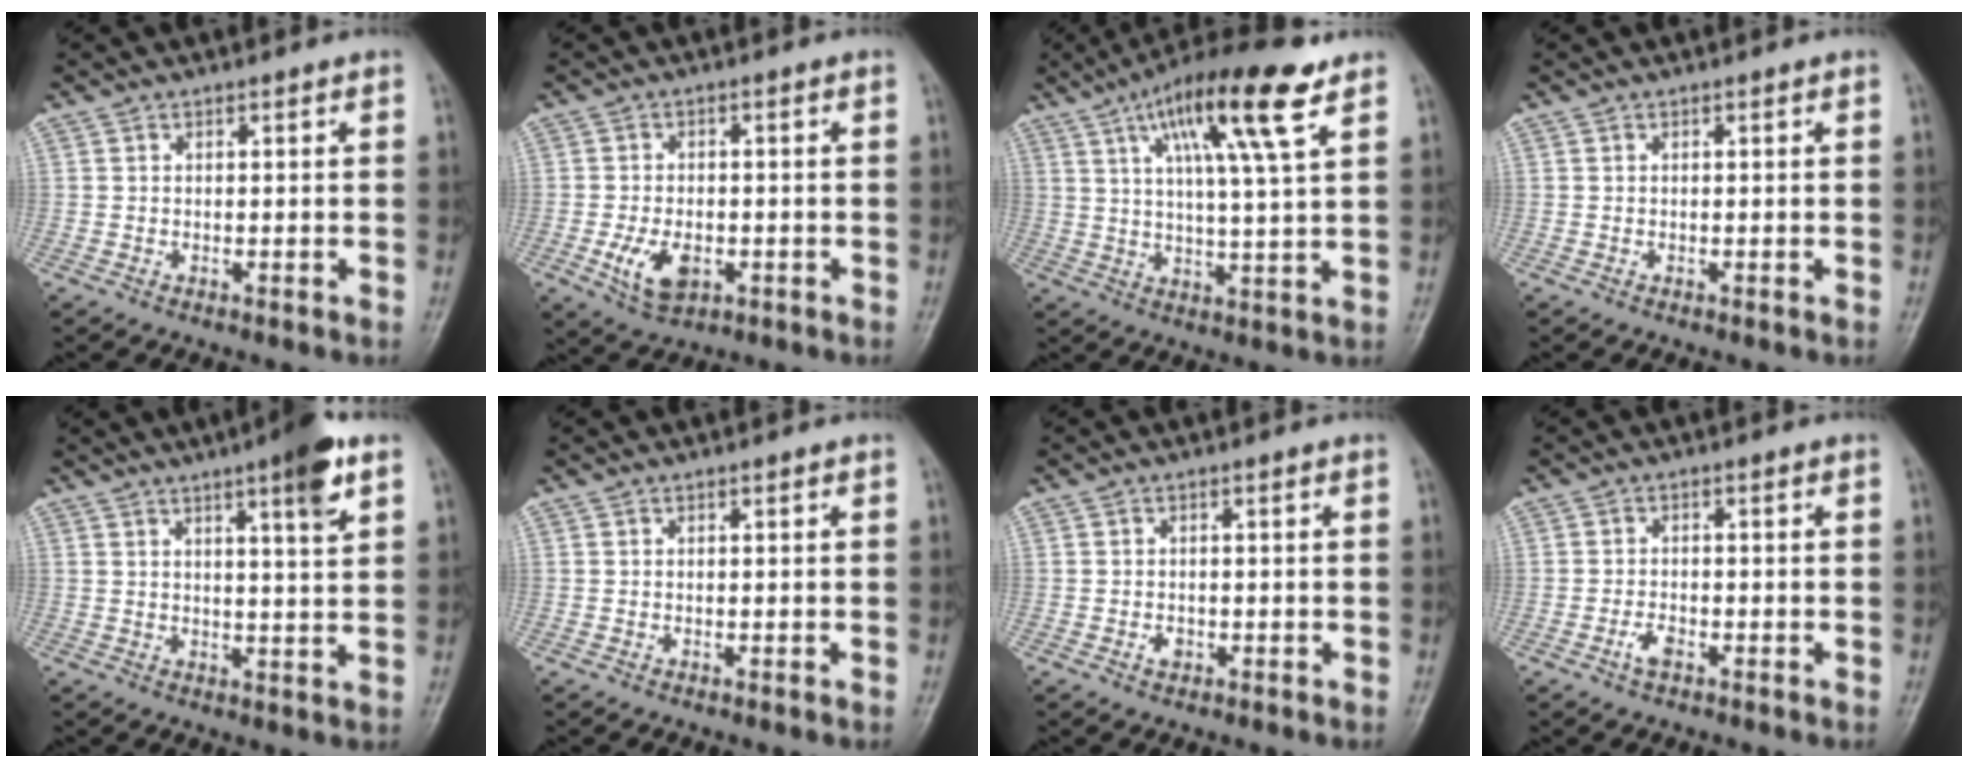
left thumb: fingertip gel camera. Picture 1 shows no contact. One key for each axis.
{"total": 6.8, "fx": -2.1, "fy": 4.2, "fz": 4.9, "tx": -0.087, "ty": -0.001, "tz": -0.032}
{"total": 16.0, "fx": 8.0, "fy": 2.8, "fz": 13.6, "tx": -0.225, "ty": -0.014, "tz": 0.130}
{"total": 0.0}
{"total": 7.9, "fx": 4.3, "fy": 1.0, "fz": 6.5, "tx": -0.090, "ty": -0.020, "tz": 0.059}
{"total": 0.0}
{"total": 1.5, "fx": -0.6, "fy": 1.1, "fz": 0.8, "tx": -0.010, "ty": 0.002, "tz": -0.009}
{"total": 2.5, "fx": -1.4, "fy": 1.2, "fz": 1.7, "tx": -0.036, "ty": 0.008, "tz": -0.027}